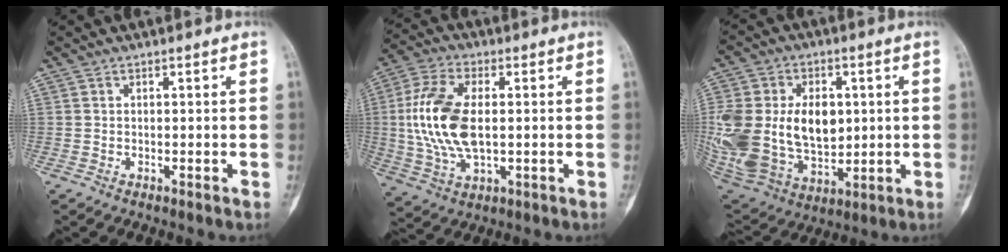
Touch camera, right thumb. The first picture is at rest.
{"total": 14.9, "force": [0.6, 7.9, 12.6], "torque": [-0.266, 0.004, 0.011]}
{"total": 26.7, "force": [2.2, 18.1, 19.5], "torque": [-0.412, 0.004, 0.062]}